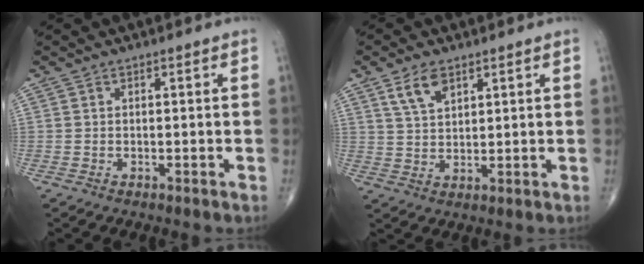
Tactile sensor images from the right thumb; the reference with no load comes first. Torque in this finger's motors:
{"motor_torque": [-0.33, 0.65, 0.35, 0.40, 0.02]}